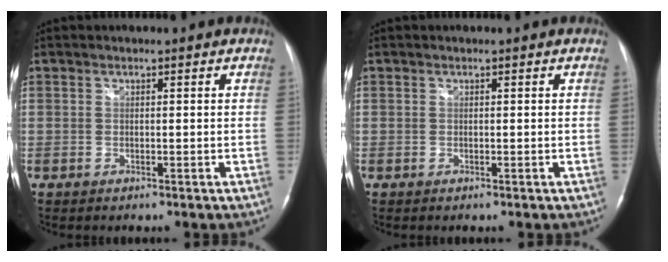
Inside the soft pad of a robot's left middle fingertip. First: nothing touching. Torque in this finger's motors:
{"motor_torque": [-0.02, -0.02, 0.07, 0.00]}